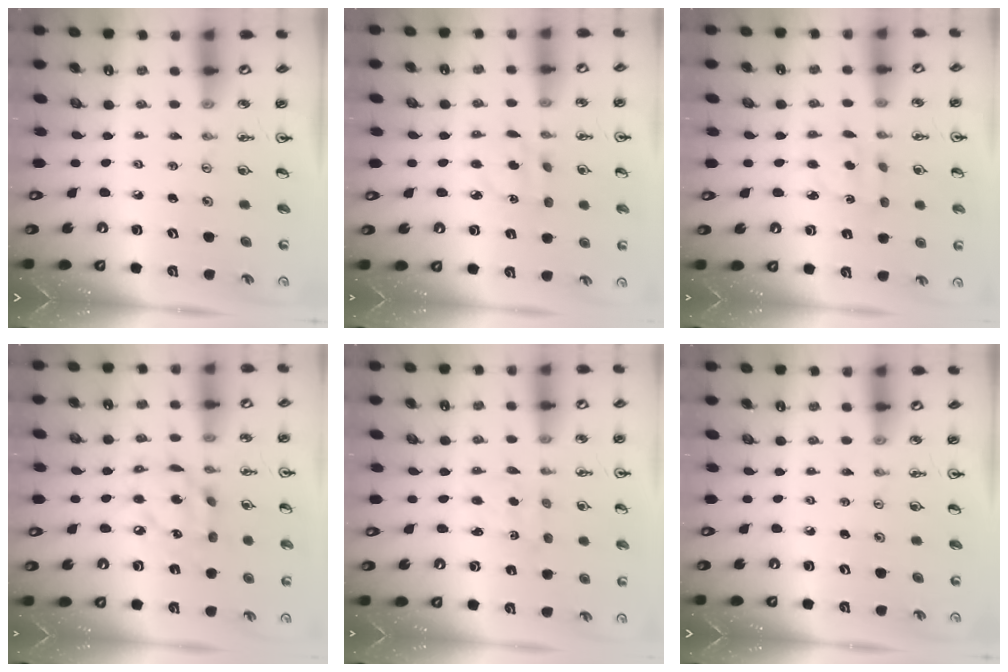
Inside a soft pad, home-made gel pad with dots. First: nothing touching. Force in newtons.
{"total": 3.5, "press": 3.4, "slide": 0.7}
{"total": 2.9, "press": 2.8, "slide": 0.8}
{"total": 12.0, "press": 12.0, "slide": 0.8}
{"total": 1.8, "press": 1.6, "slide": 0.7}
{"total": 0.0}